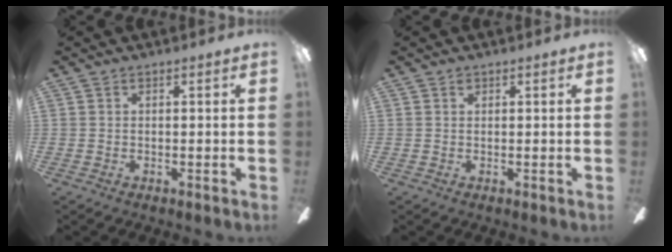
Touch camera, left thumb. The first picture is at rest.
{"total": 0.7, "force": [0.5, 0.5, 0.3], "torque": [-0.007, 0.001, 0.008]}